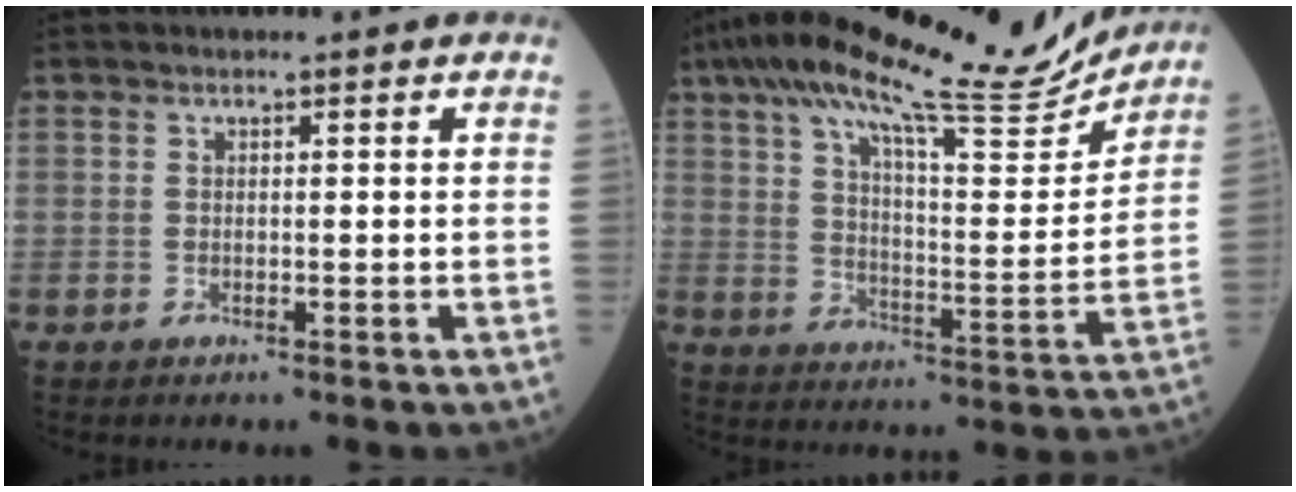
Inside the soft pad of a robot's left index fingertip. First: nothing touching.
{"total": 22.0, "force": [18.8, 2.9, 11.1], "torque": [-0.189, 0.004, 0.271]}